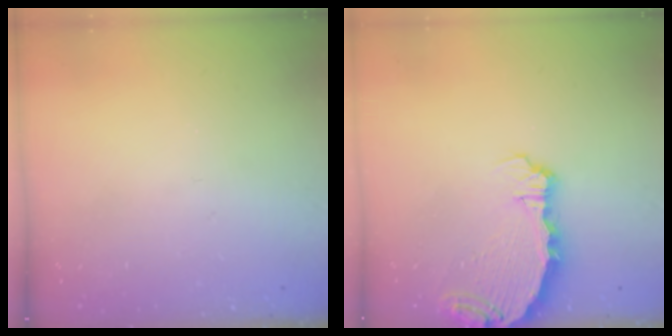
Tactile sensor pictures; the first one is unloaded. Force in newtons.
{"total": 7.0, "press": 5.6, "slide": 4.2}